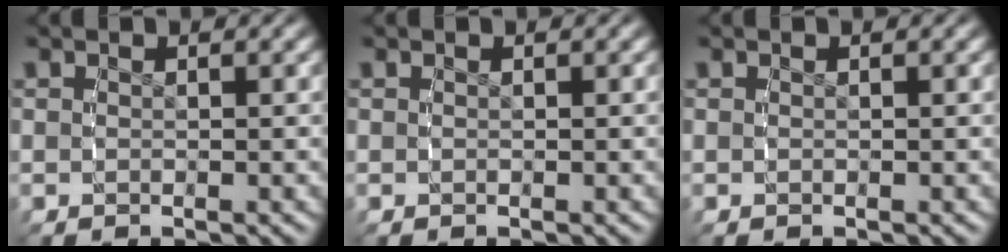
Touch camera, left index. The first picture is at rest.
{"total": 0.0}
{"total": 0.0}